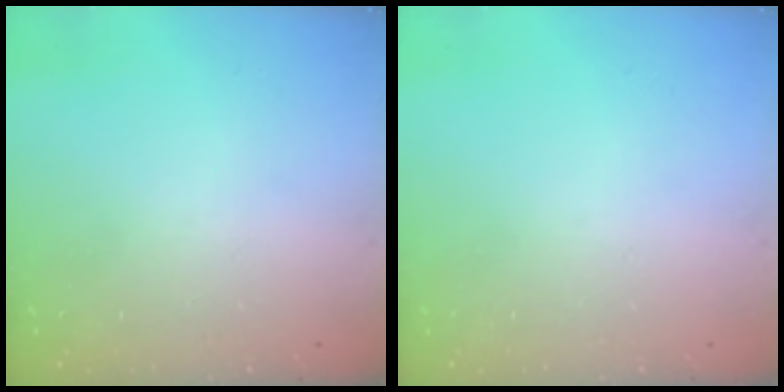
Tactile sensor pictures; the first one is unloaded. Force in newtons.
{"total": 0.0}